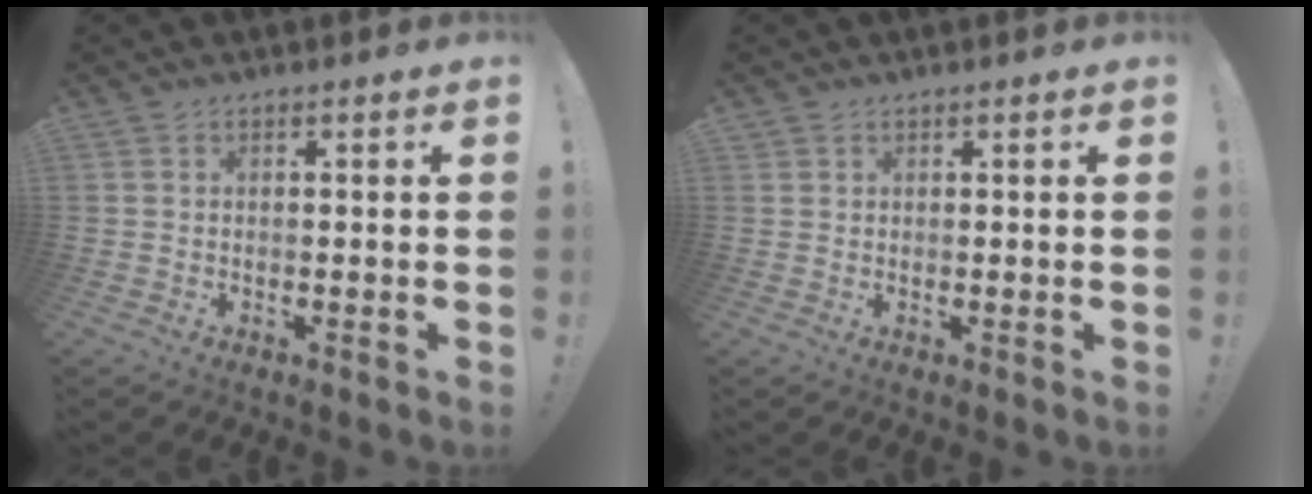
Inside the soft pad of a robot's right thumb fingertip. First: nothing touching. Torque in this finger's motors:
{"motor_torque": [0.11, 0.04, 0.06, -0.12, -0.01]}